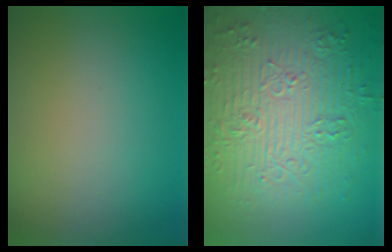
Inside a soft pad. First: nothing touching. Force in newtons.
{"total": 9.2, "press": 6.8, "slide": 6.2}